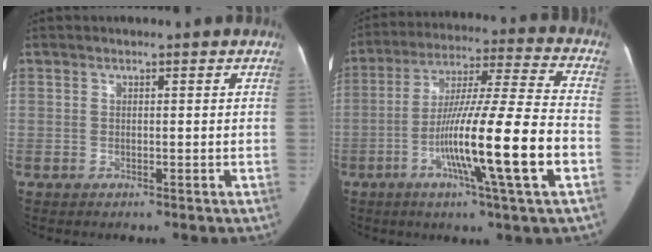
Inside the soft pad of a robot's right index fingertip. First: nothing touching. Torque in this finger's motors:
{"motor_torque": [2.04, -0.10, 0.56, 0.21]}